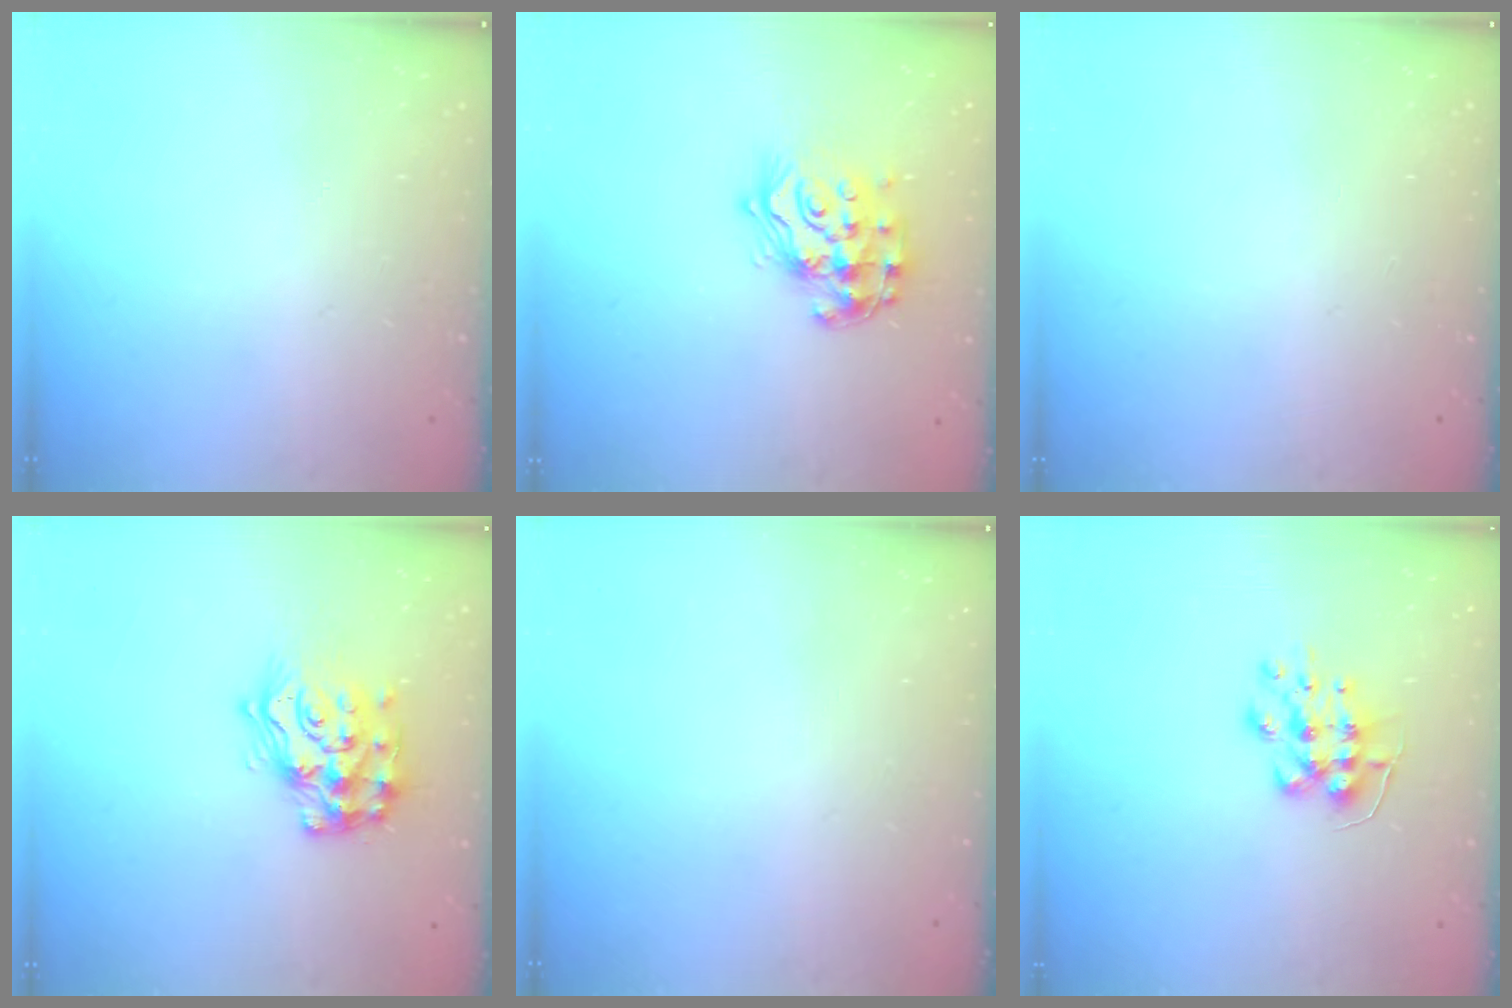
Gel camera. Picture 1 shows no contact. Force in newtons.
{"total": 15.0, "press": 14.9, "slide": 1.0}
{"total": 0.0}
{"total": 16.0, "press": 16.0, "slide": 1.0}
{"total": 0.0}
{"total": 8.6, "press": 8.6, "slide": 0.6}